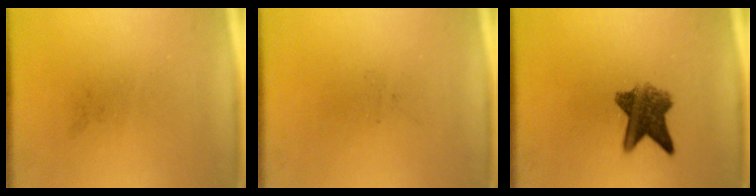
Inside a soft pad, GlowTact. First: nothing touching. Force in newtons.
{"total": 0.0}
{"total": 7.0}